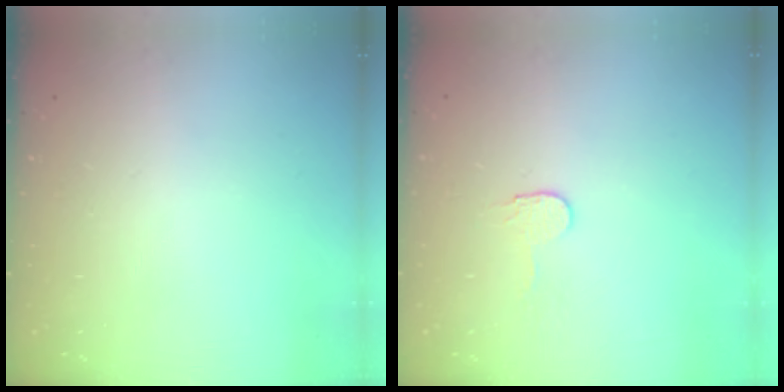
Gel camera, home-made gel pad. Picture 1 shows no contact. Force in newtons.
{"total": 3.2, "press": 3.2, "slide": 0.3}